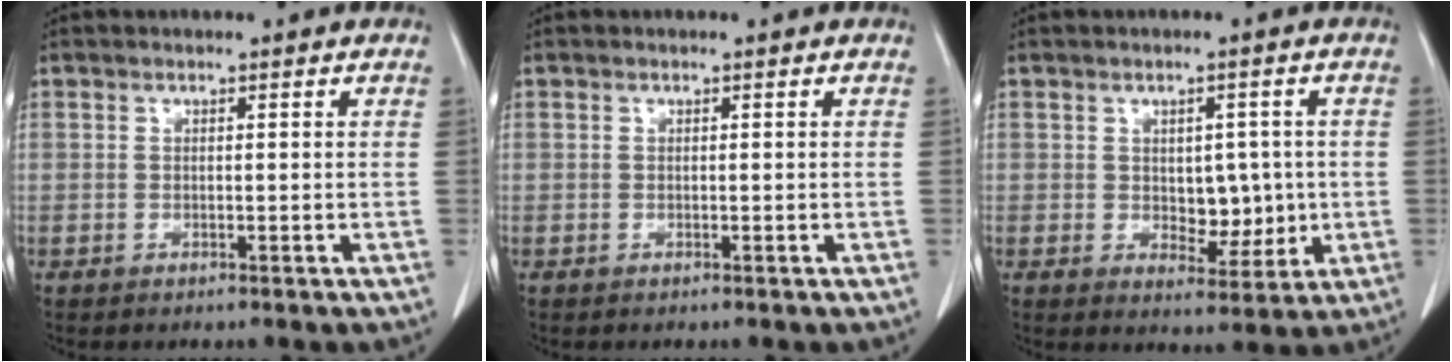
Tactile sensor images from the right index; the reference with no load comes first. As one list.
[{"total": 0.0}, {"total": 6.0, "force": [0.0, 3.5, 4.8], "torque": [-0.059, 0.001, 0.010]}]